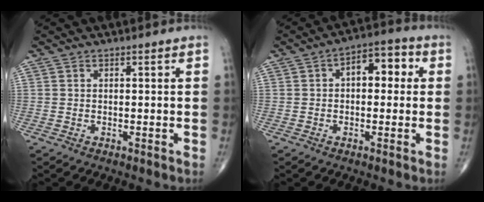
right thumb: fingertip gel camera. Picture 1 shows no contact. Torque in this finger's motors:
{"motor_torque": [0.27, 1.45, 0.70, -0.10, 0.08]}